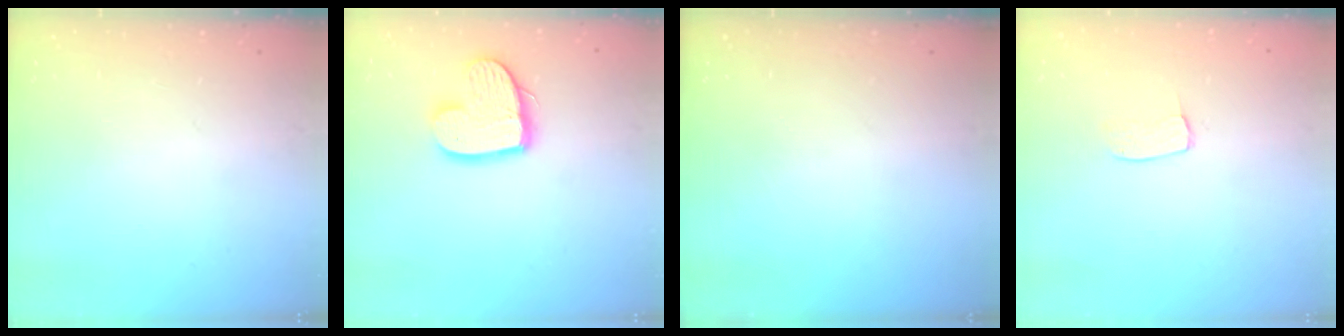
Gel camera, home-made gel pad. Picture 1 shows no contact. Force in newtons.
{"total": 12.5, "press": 12.4, "slide": 1.1}
{"total": 0.0}
{"total": 4.6, "press": 4.6, "slide": 0.3}